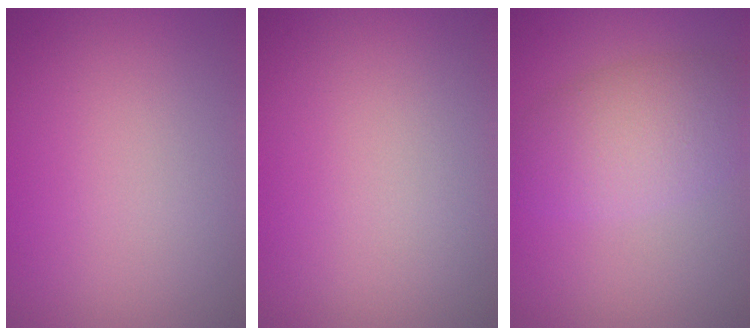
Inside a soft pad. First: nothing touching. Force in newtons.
{"total": 0.0}
{"total": 5.1, "press": 5.1, "slide": 0.2}